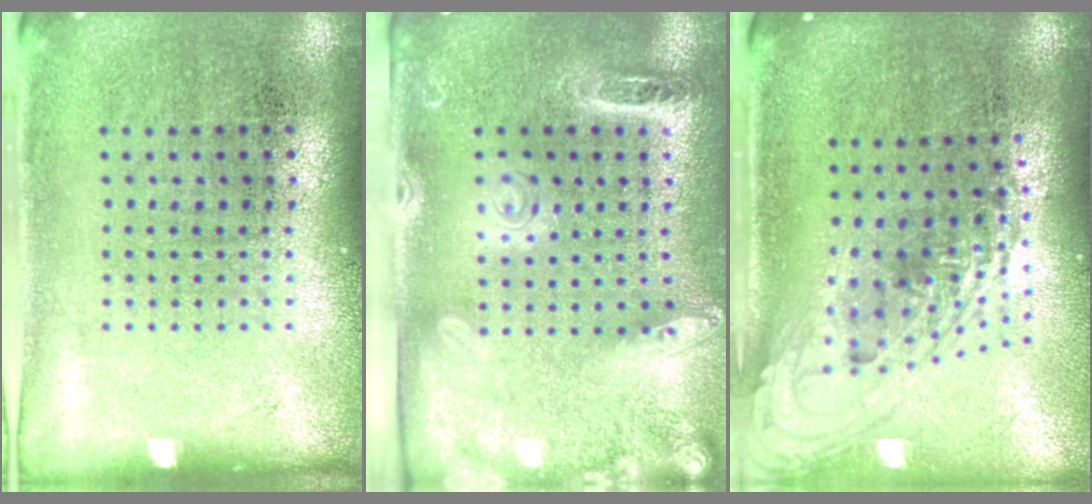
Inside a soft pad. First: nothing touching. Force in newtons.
{"total": 2.5, "press": 2.0, "slide": 1.5}
{"total": 1.8, "press": 1.4, "slide": 1.2}